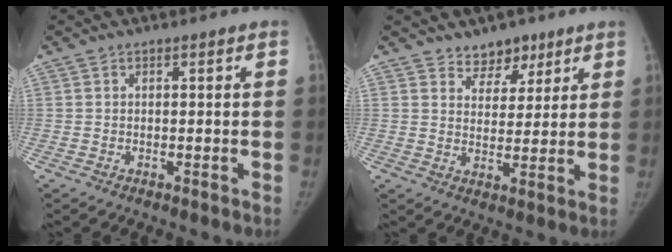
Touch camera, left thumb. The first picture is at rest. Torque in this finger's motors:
{"motor_torque": [-0.14, -0.09, -0.03, 0.17, -0.03]}